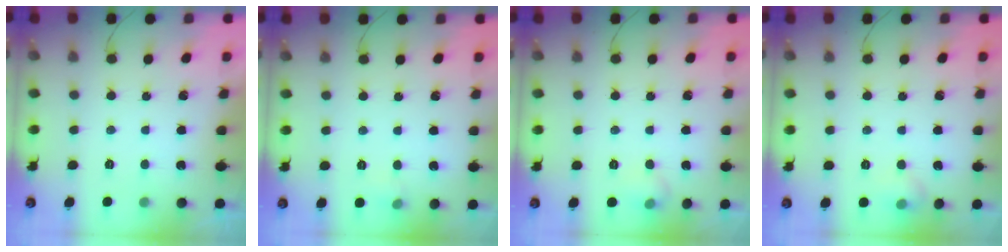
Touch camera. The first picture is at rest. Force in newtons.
{"total": 3.4, "press": 3.2, "slide": 1.1}
{"total": 8.1, "press": 5.3, "slide": 6.2}
{"total": 5.5, "press": 5.1, "slide": 1.9}